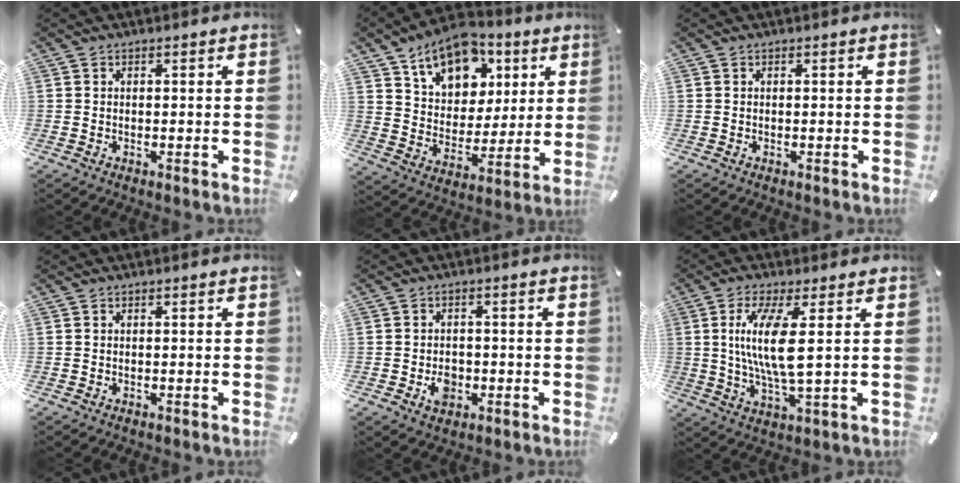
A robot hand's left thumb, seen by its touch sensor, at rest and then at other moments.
{"total": 14.8, "force": [8.6, 10.3, 6.3], "torque": [-0.101, -0.044, 0.158]}
{"total": 0.0}
{"total": 0.0}
{"total": 4.8, "force": [-1.4, 3.8, 2.6], "torque": [-0.040, 0.003, -0.024]}
{"total": 12.1, "force": [2.0, 2.7, 11.7], "torque": [-0.249, -0.014, 0.026]}